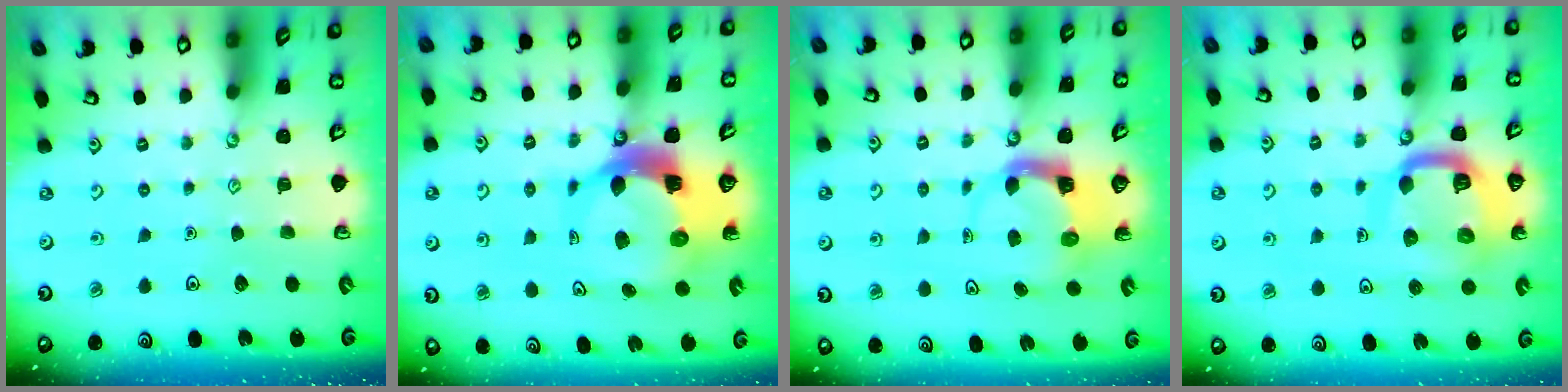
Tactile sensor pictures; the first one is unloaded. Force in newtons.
{"total": 10.5, "press": 10.4, "slide": 1.3}
{"total": 3.7, "press": 3.6, "slide": 0.6}
{"total": 13.3, "press": 13.2, "slide": 1.6}